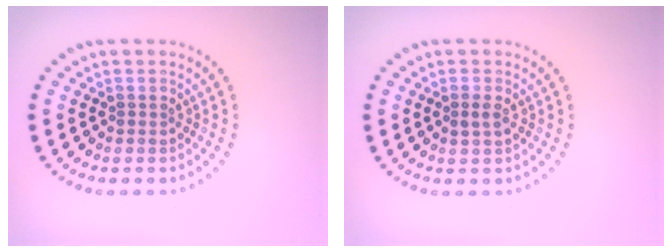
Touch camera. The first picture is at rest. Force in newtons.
{"total": 1.2, "press": 1.1, "slide": 0.3}